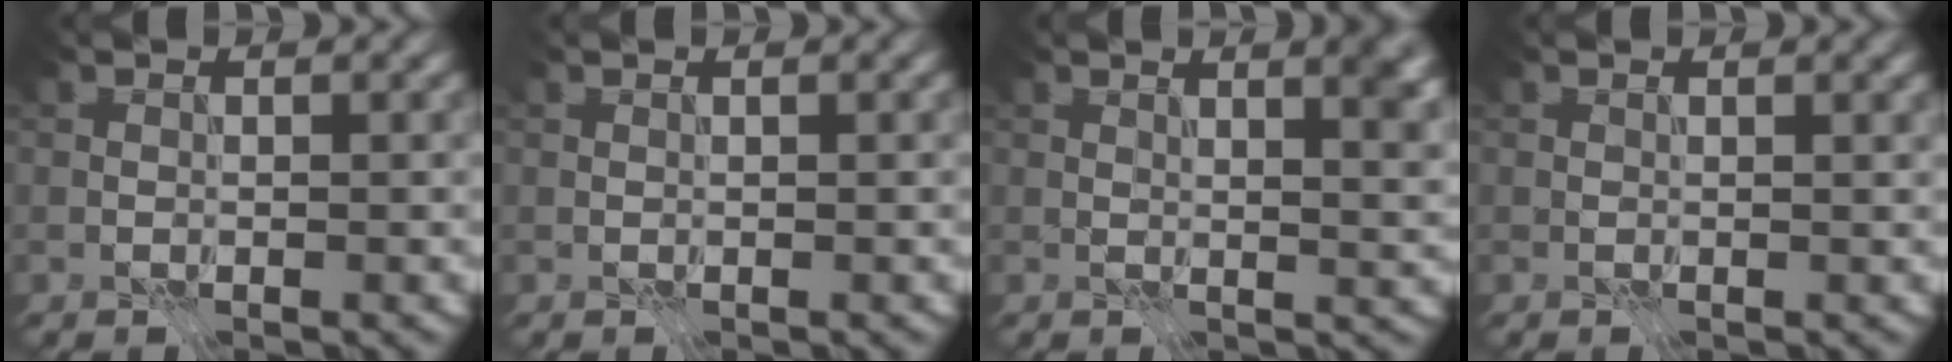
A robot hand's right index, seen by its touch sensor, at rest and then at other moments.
{"total": 0.0}
{"total": 3.4, "force": [1.8, 0.6, 2.8], "torque": [-0.035, 0.000, 0.030]}
{"total": 0.6, "force": [0.4, 0.1, 0.5], "torque": [-0.008, 0.000, 0.009]}